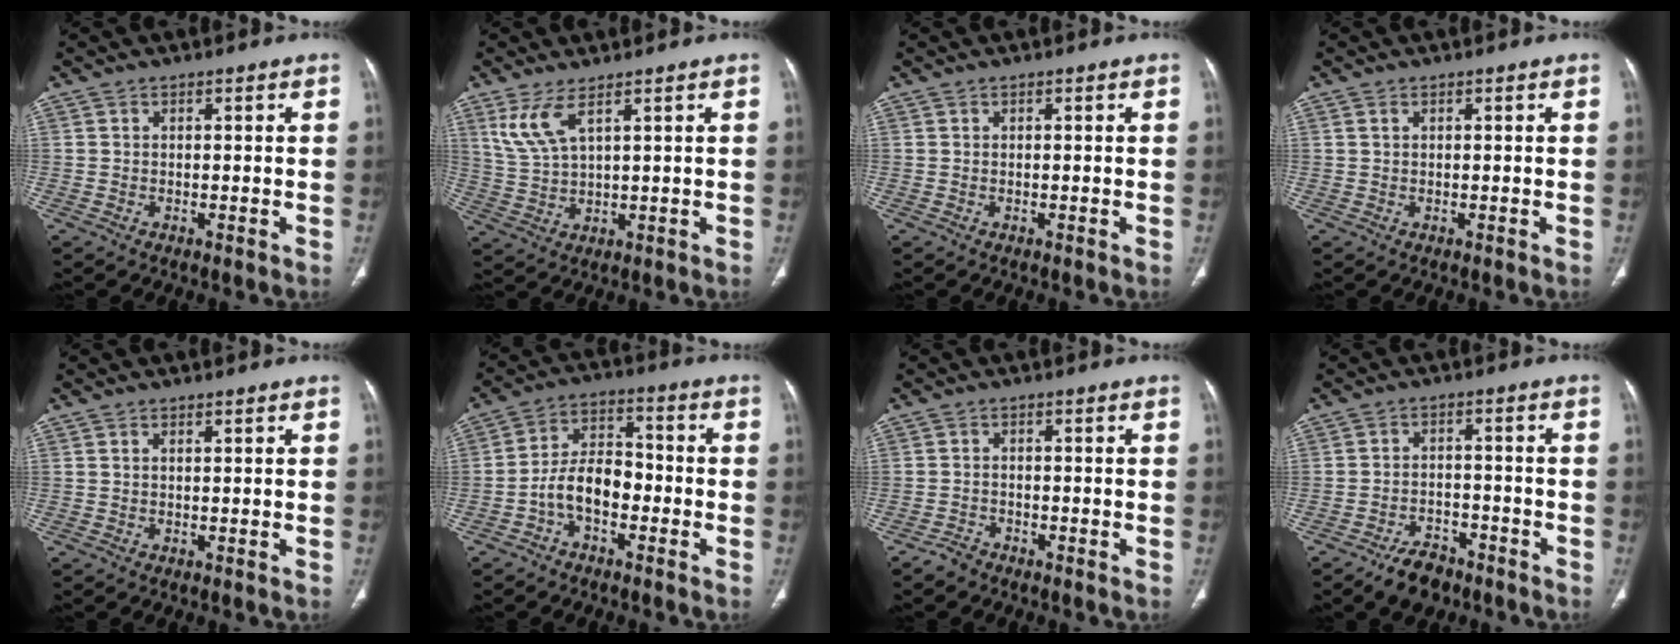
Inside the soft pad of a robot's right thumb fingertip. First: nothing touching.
{"total": 6.3, "force": [3.7, 1.7, 4.9], "torque": [-0.112, -0.018, 0.089]}
{"total": 0.0}
{"total": 0.6, "force": [0.3, 0.3, 0.4], "torque": [-0.012, 0.004, 0.007]}
{"total": 0.6, "force": [0.4, 0.2, 0.4], "torque": [-0.012, 0.002, 0.008]}
{"total": 8.4, "force": [-3.1, 4.9, 6.1], "torque": [-0.100, 0.041, -0.064]}
{"total": 2.0, "force": [-1.8, 0.9, 0.3], "torque": [-0.014, 0.007, -0.033]}
{"total": 6.4, "force": [-4.8, 3.4, 2.6], "torque": [-0.033, 0.027, -0.078]}